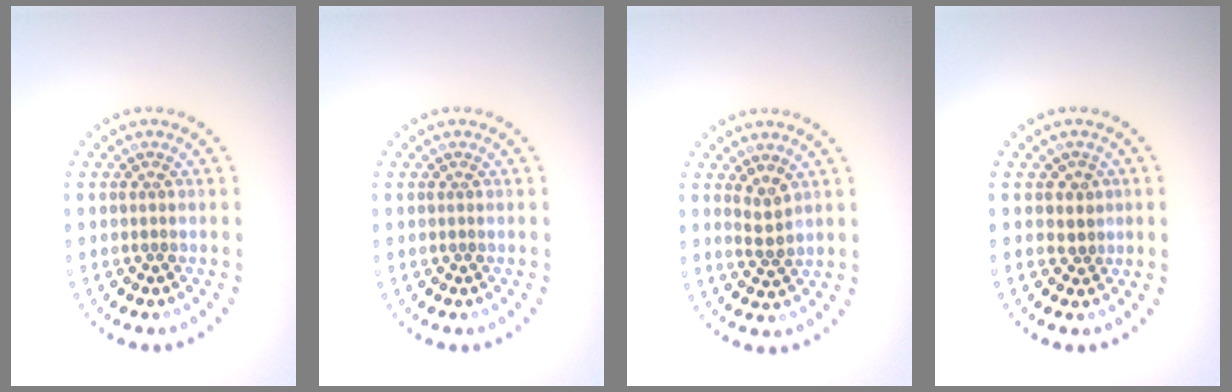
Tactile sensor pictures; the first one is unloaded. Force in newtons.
{"total": 0.0}
{"total": 1.7, "press": 1.5, "slide": 0.8}
{"total": 1.5, "press": 1.2, "slide": 1.0}